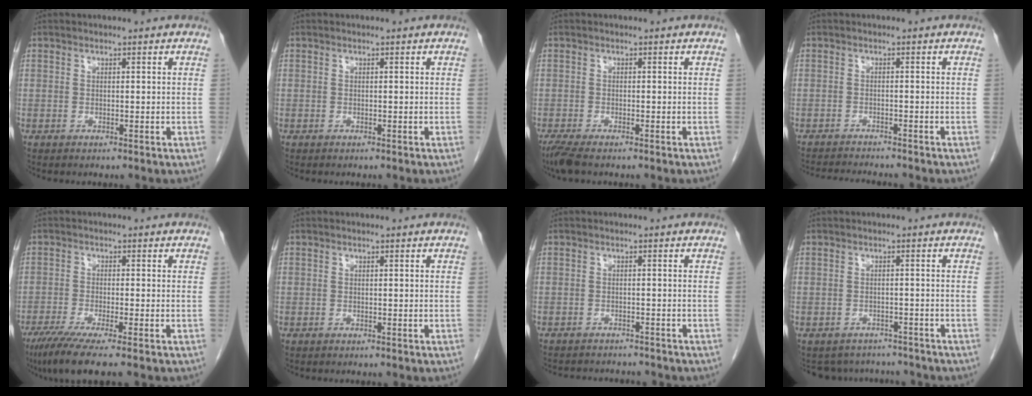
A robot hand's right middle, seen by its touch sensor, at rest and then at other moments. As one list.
[{"total": 0.0}, {"total": 3.1, "force": [-2.4, 0.4, 1.9], "torque": [-0.041, -0.011, -0.046]}, {"total": 6.8, "force": [-6.5, 0.2, 2.1], "torque": [-0.031, -0.013, -0.099]}, {"total": 7.2, "force": [-5.2, -0.2, 5.0], "torque": [-0.080, -0.019, -0.089]}, {"total": 0.0}, {"total": 7.2, "force": [-6.7, 1.9, 1.5], "torque": [-0.026, -0.001, -0.084]}, {"total": 6.4, "force": [-6.0, 2.3, 0.0], "torque": [0.002, 0.013, -0.072]}]